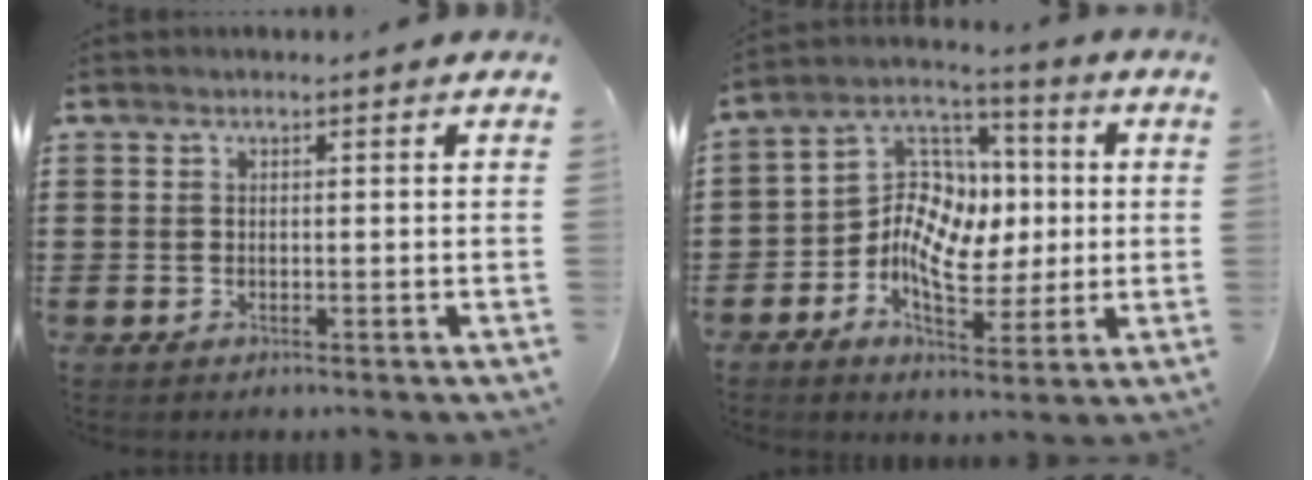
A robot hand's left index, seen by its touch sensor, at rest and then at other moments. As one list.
[{"total": 8.8, "force": [-1.1, 6.7, 5.6], "torque": [-0.139, 0.012, -0.025]}]